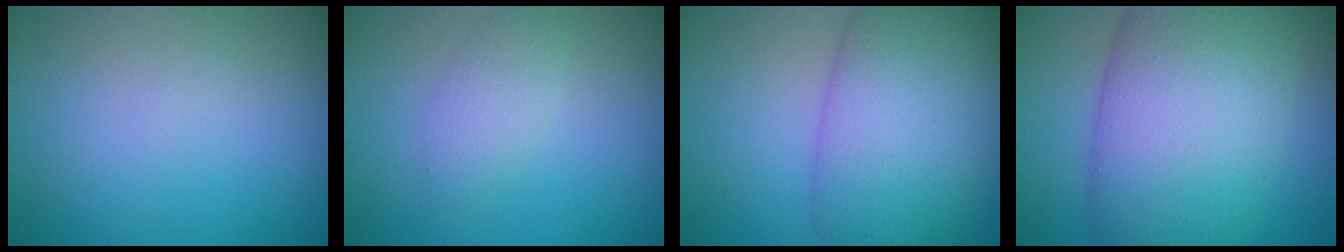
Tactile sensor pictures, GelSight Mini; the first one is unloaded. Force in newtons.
{"total": 1.9, "press": 1.9, "slide": 0.1}
{"total": 10.5, "press": 10.5, "slide": 0.4}
{"total": 13.0, "press": 13.0, "slide": 0.1}